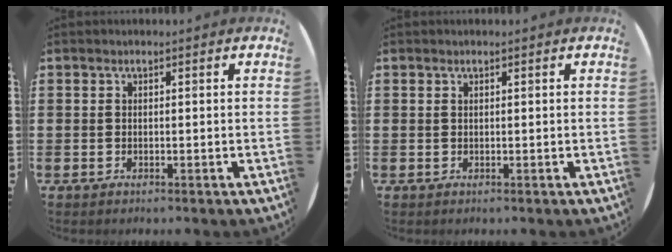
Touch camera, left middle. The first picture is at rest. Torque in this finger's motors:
{"motor_torque": [0.32, -0.03, 0.04, 0.00]}